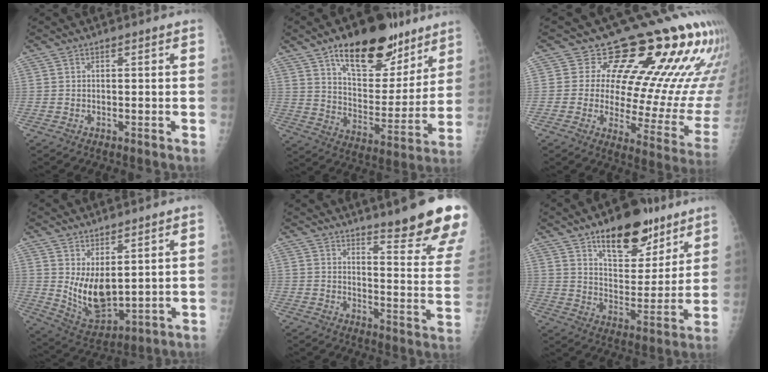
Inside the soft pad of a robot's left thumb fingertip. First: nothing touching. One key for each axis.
{"total": 21.8, "fx": 13.9, "fy": 10.5, "fz": 13.2, "tx": -0.142, "ty": -0.064, "tz": 0.225}
{"total": 19.3, "fx": 13.1, "fy": 6.9, "fz": 12.4, "tx": -0.110, "ty": -0.090, "tz": 0.161}
{"total": 9.8, "fx": 2.3, "fy": 4.8, "fz": 8.2, "tx": -0.125, "ty": -0.038, "tz": 0.061}
{"total": 17.7, "fx": 13.7, "fy": 1.7, "fz": 11.1, "tx": -0.119, "ty": -0.113, "tz": 0.177}
{"total": 17.1, "fx": 11.1, "fy": 8.2, "fz": 10.0, "tx": -0.088, "ty": -0.069, "tz": 0.178}